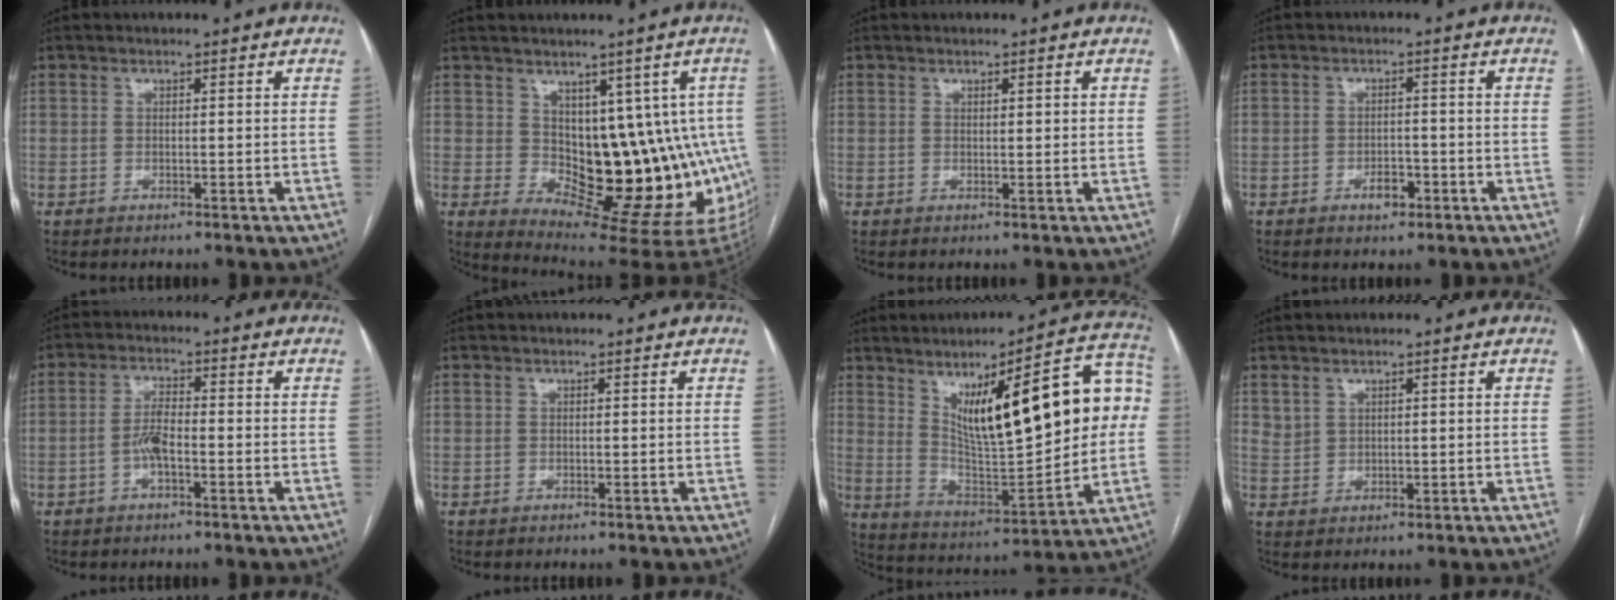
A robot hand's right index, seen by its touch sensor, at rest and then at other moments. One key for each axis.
{"total": 13.9, "fx": 0.6, "fy": 7.5, "fz": 11.7, "tx": -0.124, "ty": 0.012, "tz": 0.024}
{"total": 1.2, "fx": 0.6, "fy": 0.3, "fz": 1.0, "tx": -0.017, "ty": 0.002, "tz": 0.008}
{"total": 2.8, "fx": -1.5, "fy": 1.6, "fz": 1.9, "tx": -0.025, "ty": 0.005, "tz": -0.019}
{"total": 3.7, "fx": -1.2, "fy": 1.0, "fz": 3.4, "tx": -0.072, "ty": 0.008, "tz": -0.023}
{"total": 0.0}
{"total": 23.9, "fx": 5.4, "fy": 5.6, "fz": 22.6, "tx": -0.341, "ty": 0.026, "tz": 0.089}
{"total": 2.4, "fx": 1.8, "fy": 1.4, "fz": 0.5, "tx": -0.007, "ty": -0.002, "tz": 0.039}